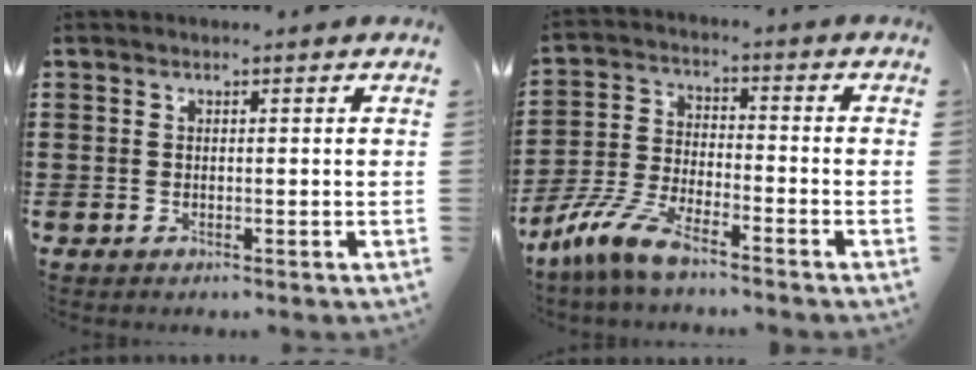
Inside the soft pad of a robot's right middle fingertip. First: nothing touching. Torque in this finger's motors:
{"motor_torque": [2.14, 0.00, 0.57, 0.17]}